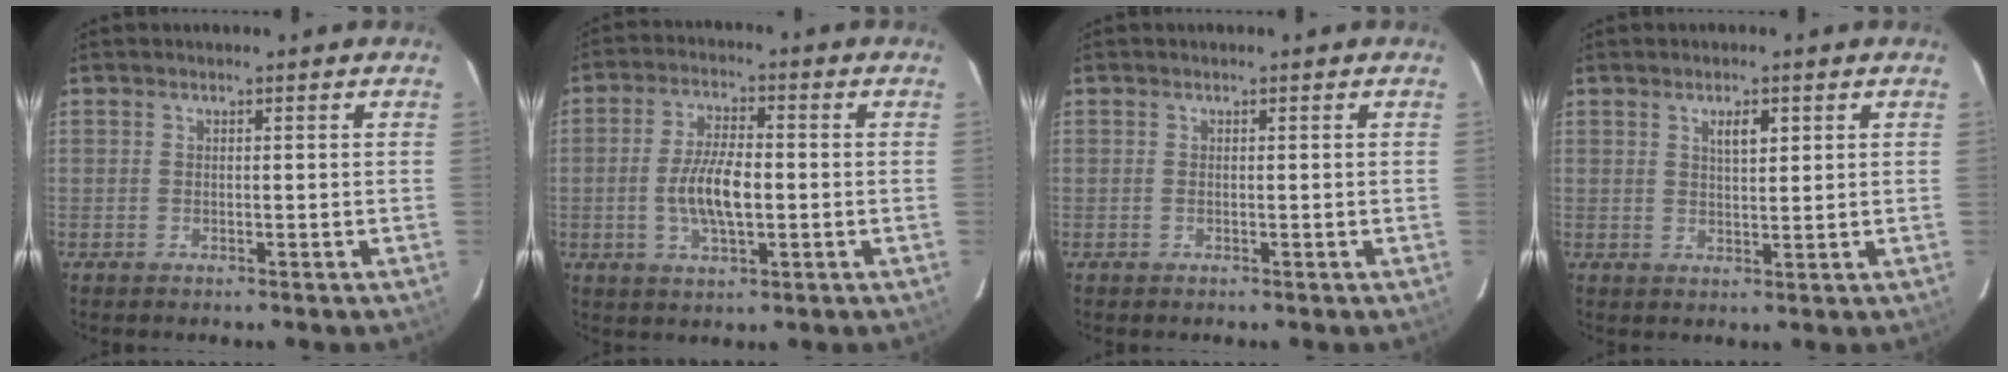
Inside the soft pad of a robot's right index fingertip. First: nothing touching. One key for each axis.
{"total": 8.5, "fx": -1.3, "fy": 3.2, "fz": 7.8, "tx": -0.154, "ty": 0.001, "tz": -0.023}
{"total": 0.0}
{"total": 3.1, "fx": 1.5, "fy": 1.2, "fz": 2.5, "tx": -0.040, "ty": 0.003, "tz": 0.025}